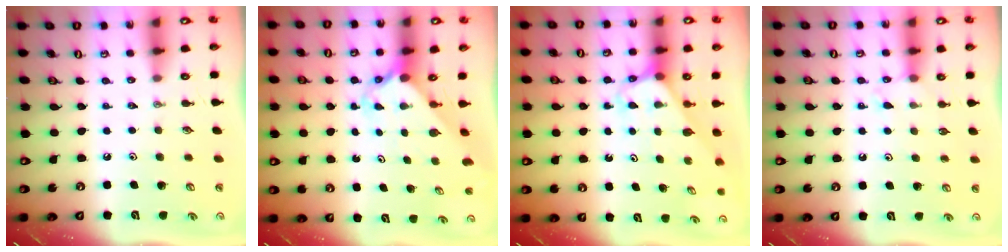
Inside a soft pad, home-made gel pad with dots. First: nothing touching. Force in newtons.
{"total": 2.3, "press": 2.3, "slide": 0.1}
{"total": 3.0, "press": 3.0, "slide": 0.2}
{"total": 5.5, "press": 5.5, "slide": 0.5}